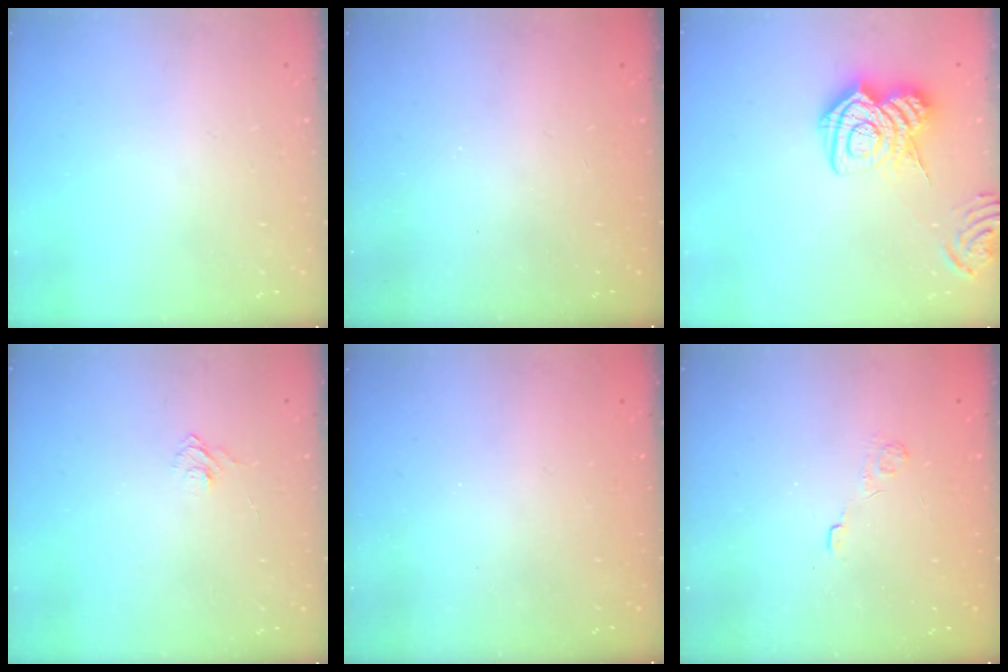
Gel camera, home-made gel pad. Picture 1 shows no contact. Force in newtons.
{"total": 2.3, "press": 2.2, "slide": 0.7}
{"total": 16.7, "press": 16.7, "slide": 1.3}
{"total": 4.5, "press": 4.4, "slide": 0.4}
{"total": 1.8, "press": 1.6, "slide": 0.7}
{"total": 2.6, "press": 2.2, "slide": 1.4}